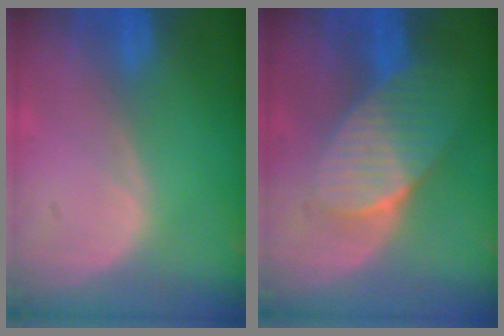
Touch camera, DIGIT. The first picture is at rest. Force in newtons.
{"total": 7.7, "press": 6.9, "slide": 3.4}